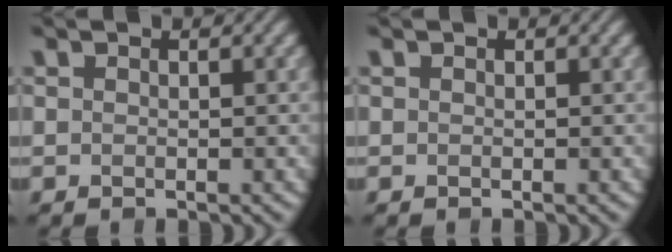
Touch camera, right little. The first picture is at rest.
{"total": 0.0}